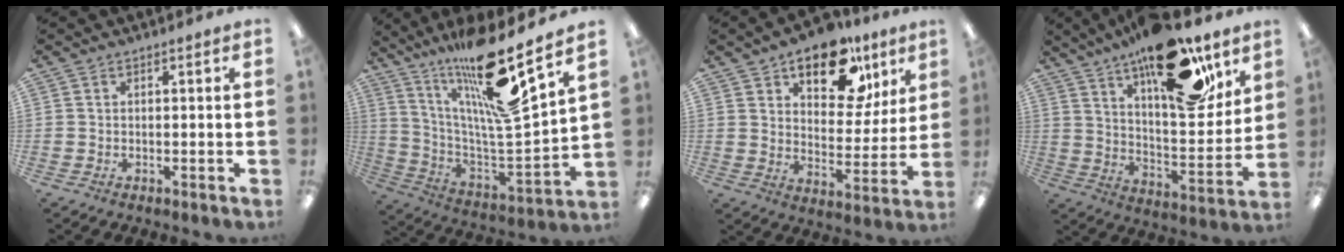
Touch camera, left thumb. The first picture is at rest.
{"total": 21.9, "force": [16.6, 1.9, 14.2], "torque": [-0.247, -0.116, 0.261]}
{"total": 16.6, "force": [11.2, 8.7, 8.6], "torque": [-0.118, -0.062, 0.191]}
{"total": 24.5, "force": [15.2, 9.9, 16.5], "torque": [-0.236, -0.088, 0.248]}